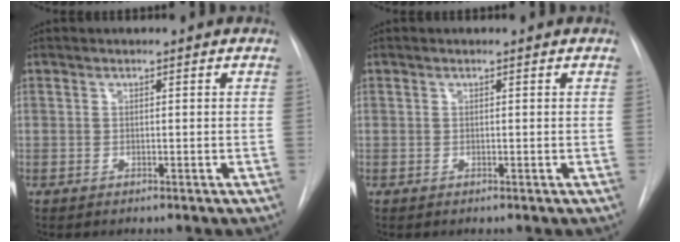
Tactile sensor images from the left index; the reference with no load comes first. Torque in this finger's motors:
{"motor_torque": [-0.07, 0.07, 0.02, 0.00]}